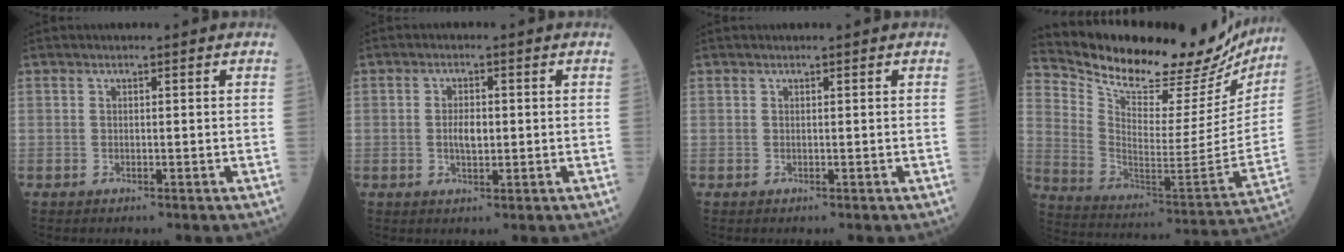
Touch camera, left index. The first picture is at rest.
{"total": 2.8, "force": [-0.2, 1.2, 2.5], "torque": [-0.043, -0.001, -0.002]}
{"total": 0.6, "force": [0.6, 0.0, 0.2], "torque": [-0.001, 0.007, 0.010]}
{"total": 28.8, "force": [25.7, 7.0, 11.0], "torque": [-0.184, -0.070, 0.356]}